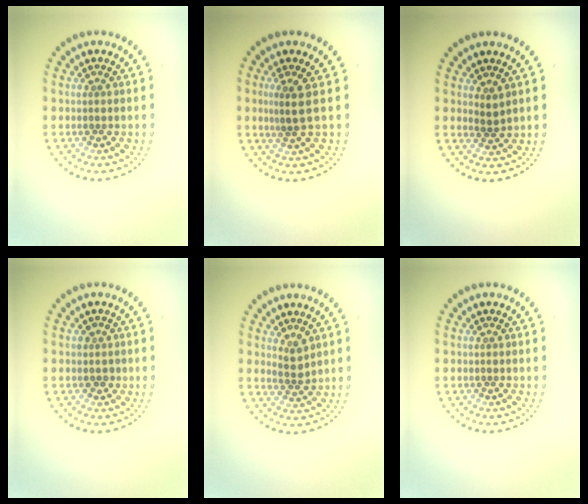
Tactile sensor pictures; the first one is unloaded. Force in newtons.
{"total": 1.9, "press": 1.4, "slide": 1.4}
{"total": 1.0, "press": 0.8, "slide": 0.7}
{"total": 1.0, "press": 0.9, "slide": 0.5}
{"total": 1.5, "press": 1.2, "slide": 1.0}
{"total": 0.0}